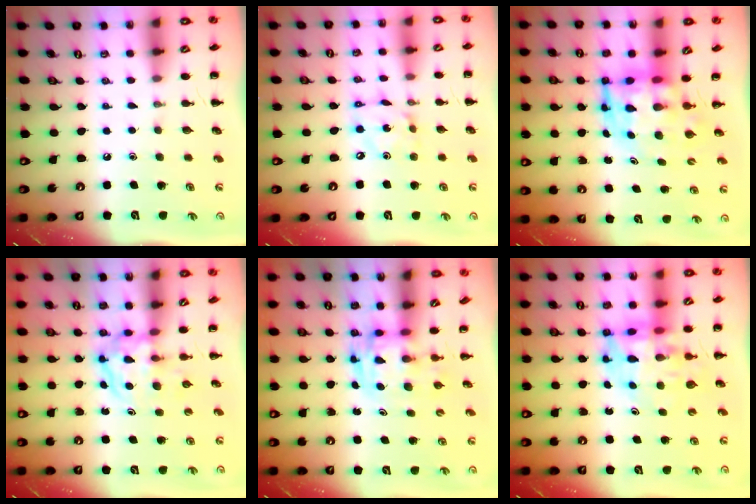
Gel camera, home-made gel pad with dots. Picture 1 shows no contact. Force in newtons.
{"total": 5.4, "press": 5.3, "slide": 0.8}
{"total": 6.9, "press": 6.7, "slide": 1.9}
{"total": 3.9, "press": 3.9, "slide": 0.4}
{"total": 2.9, "press": 2.9, "slide": 0.5}
{"total": 11.0, "press": 10.5, "slide": 3.2}